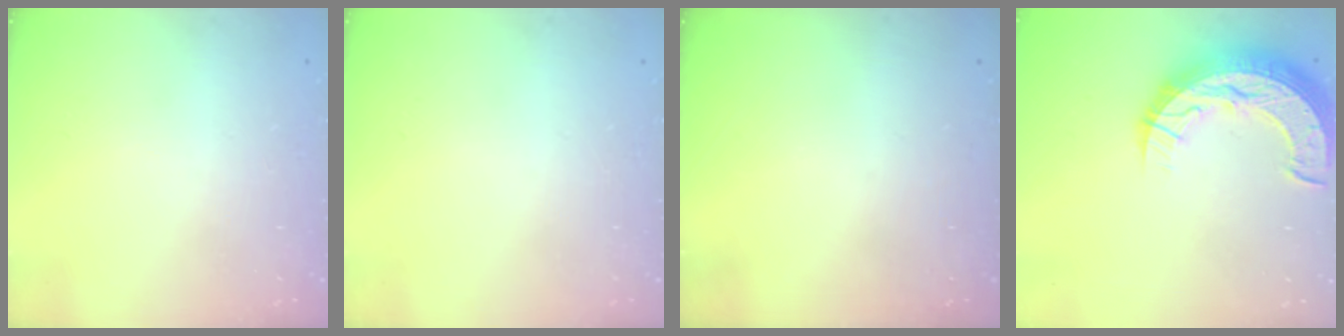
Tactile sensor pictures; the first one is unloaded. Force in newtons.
{"total": 0.0}
{"total": 0.0}
{"total": 15.0, "press": 15.0, "slide": 1.0}